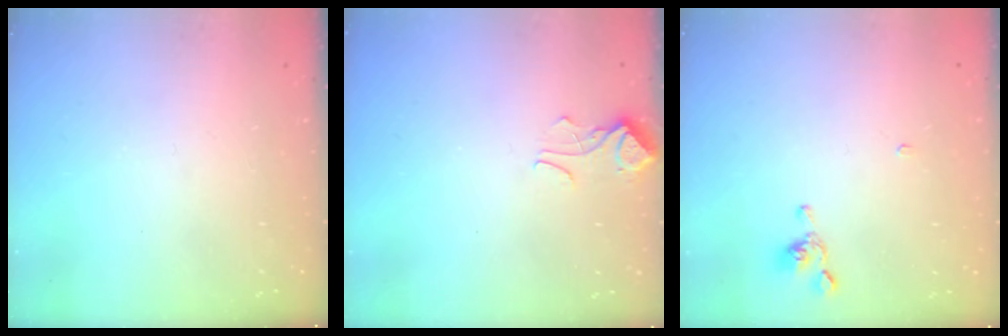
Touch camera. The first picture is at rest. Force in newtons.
{"total": 2.4, "press": 2.4, "slide": 0.5}
{"total": 2.0, "press": 2.0, "slide": 0.3}